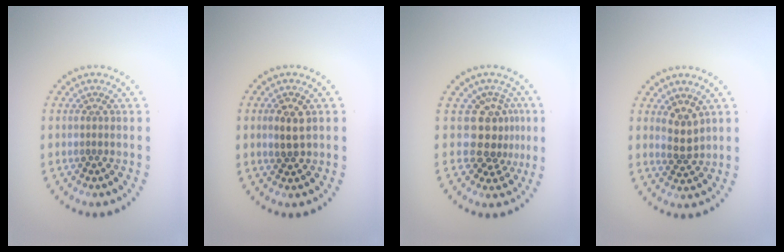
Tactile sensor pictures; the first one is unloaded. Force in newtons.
{"total": 2.3, "press": 2.3, "slide": 0.3}
{"total": 3.6, "press": 2.6, "slide": 2.5}
{"total": 2.3, "press": 2.1, "slide": 0.8}